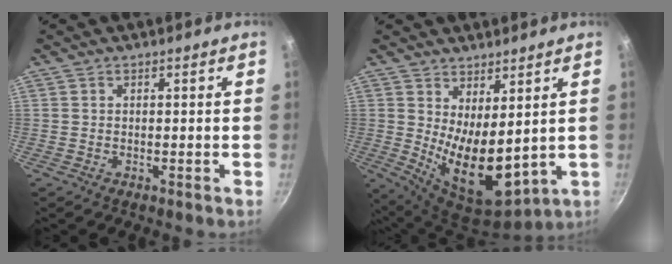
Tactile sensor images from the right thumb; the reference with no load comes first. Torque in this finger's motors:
{"motor_torque": [-0.66, 1.73, 1.84, 0.01, 0.15]}